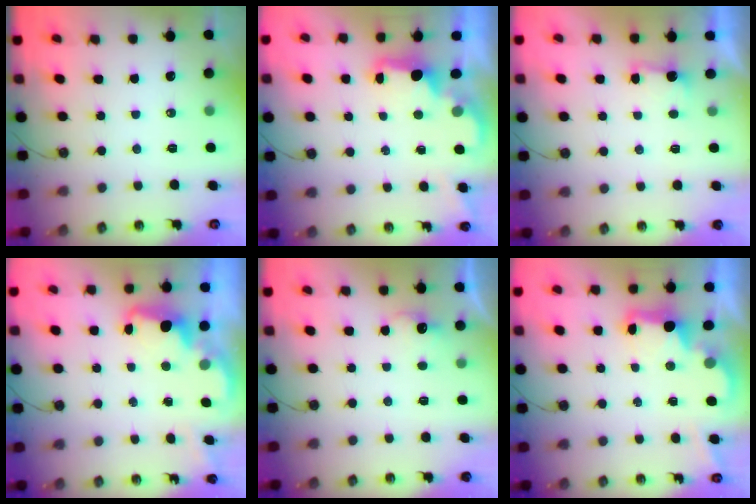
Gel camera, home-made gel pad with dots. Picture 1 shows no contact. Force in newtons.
{"total": 2.3, "press": 2.2, "slide": 0.7}
{"total": 1.6, "press": 1.4, "slide": 0.7}
{"total": 2.5, "press": 2.4, "slide": 0.5}
{"total": 3.9, "press": 3.9, "slide": 0.8}
{"total": 3.0, "press": 2.9, "slide": 0.6}